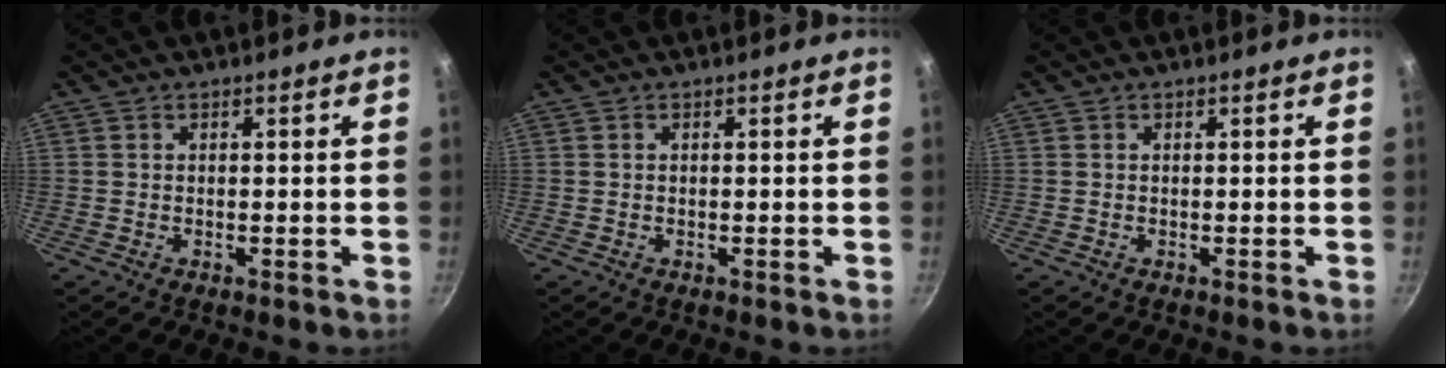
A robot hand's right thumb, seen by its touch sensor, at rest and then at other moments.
{"total": 0.0}
{"total": 0.0}